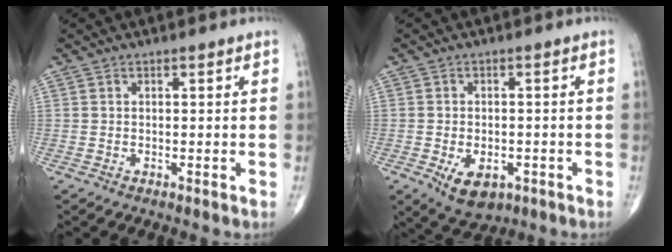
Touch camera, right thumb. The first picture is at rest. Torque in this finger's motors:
{"motor_torque": [-0.20, 0.31, 0.30, 0.12, 0.13]}